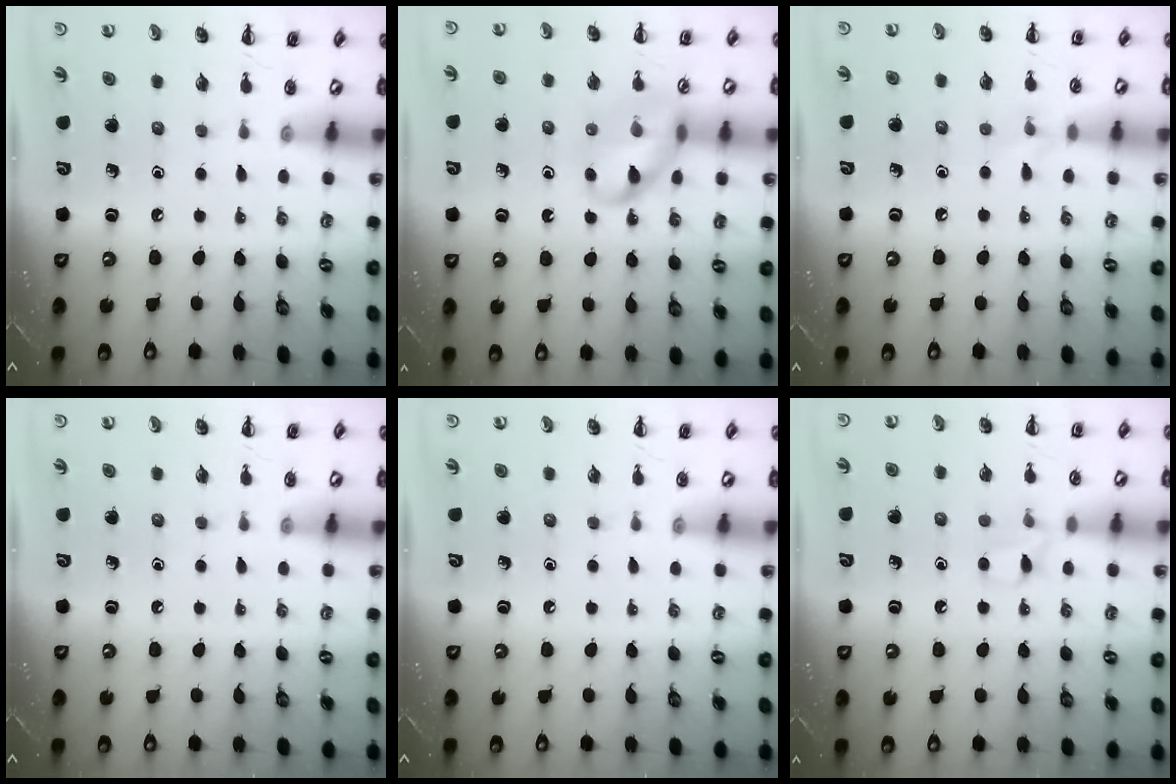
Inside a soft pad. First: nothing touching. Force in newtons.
{"total": 11.5, "press": 11.3, "slide": 1.8}
{"total": 4.0, "press": 3.7, "slide": 1.5}
{"total": 0.0}
{"total": 0.0}
{"total": 5.3, "press": 5.1, "slide": 1.4}